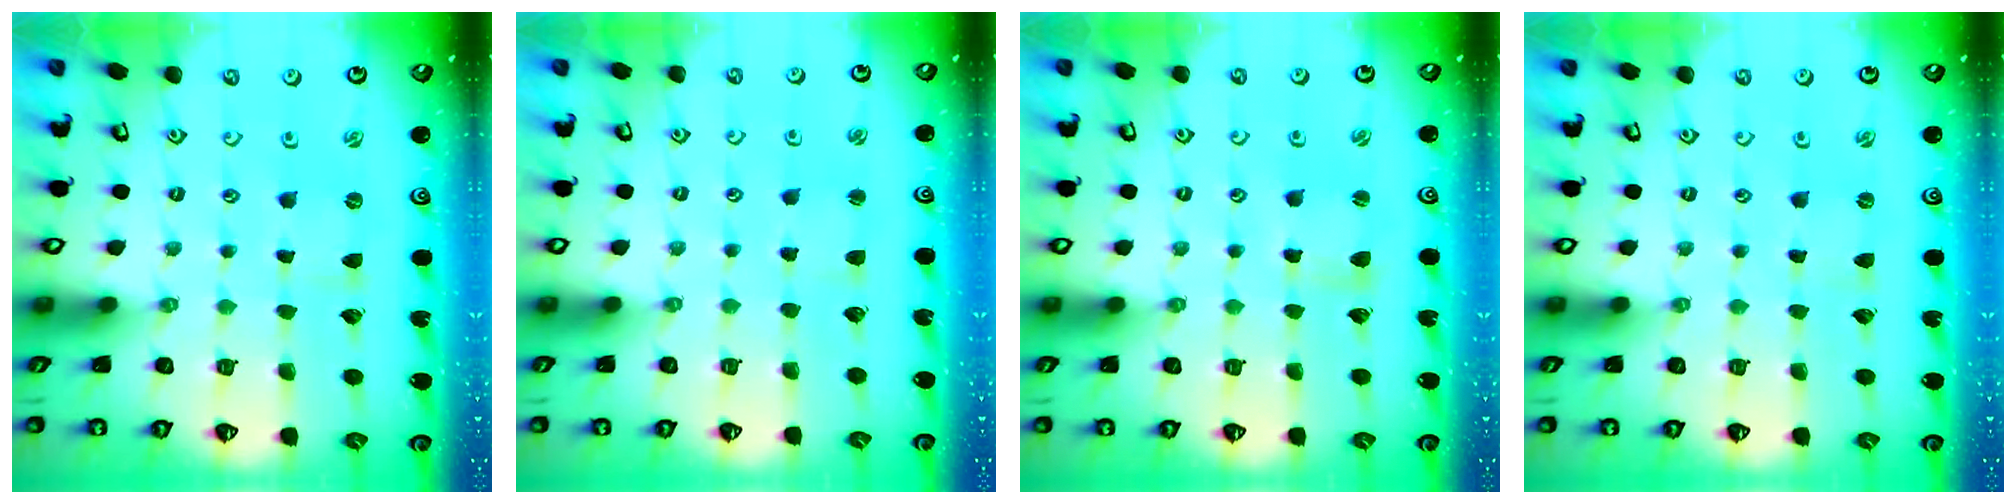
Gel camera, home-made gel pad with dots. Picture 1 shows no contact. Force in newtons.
{"total": 2.5, "press": 2.5, "slide": 0.3}
{"total": 3.0, "press": 2.9, "slide": 0.4}
{"total": 0.0}